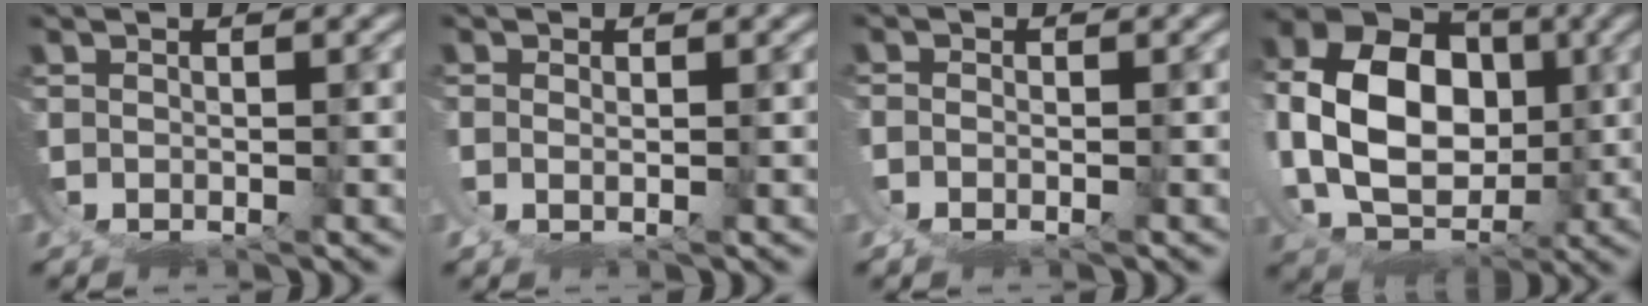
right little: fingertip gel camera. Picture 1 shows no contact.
{"total": 1.6, "force": [1.1, -1.0, 0.6], "torque": [-0.010, 0.000, 0.020]}
{"total": 1.3, "force": [-0.6, 0.7, 0.9], "torque": [-0.016, -0.008, -0.008]}
{"total": 12.0, "force": [2.9, 9.3, 7.1], "torque": [-0.160, -0.016, 0.051]}